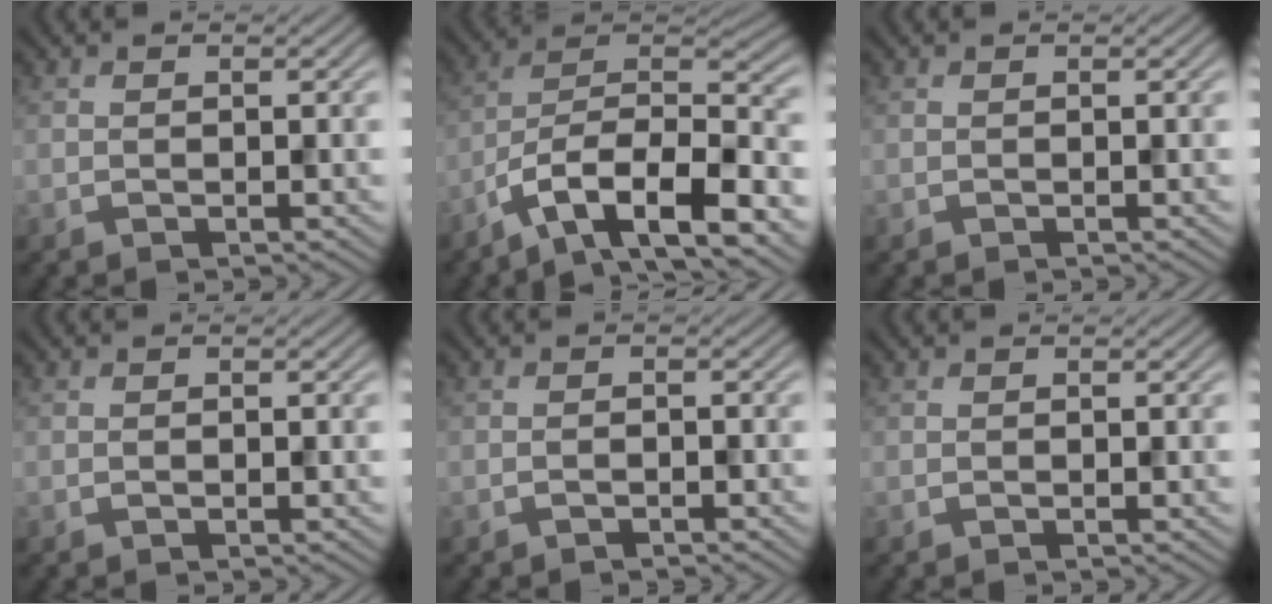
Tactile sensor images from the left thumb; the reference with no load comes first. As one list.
[{"total": 14.8, "force": [-8.9, 5.2, 10.6], "torque": [-0.198, -0.017, -0.163]}, {"total": 0.0}, {"total": 0.5, "force": [-0.3, 0.2, 0.4], "torque": [-0.010, -0.001, -0.003]}, {"total": 0.9, "force": [-0.8, 0.1, 0.4], "torque": [-0.011, 0.003, -0.015]}, {"total": 0.0}]